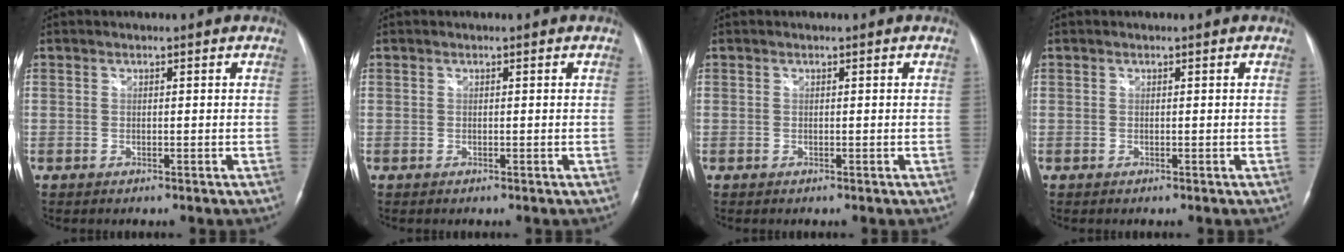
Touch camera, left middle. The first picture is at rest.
{"total": 0.0}
{"total": 0.0}
{"total": 0.0}